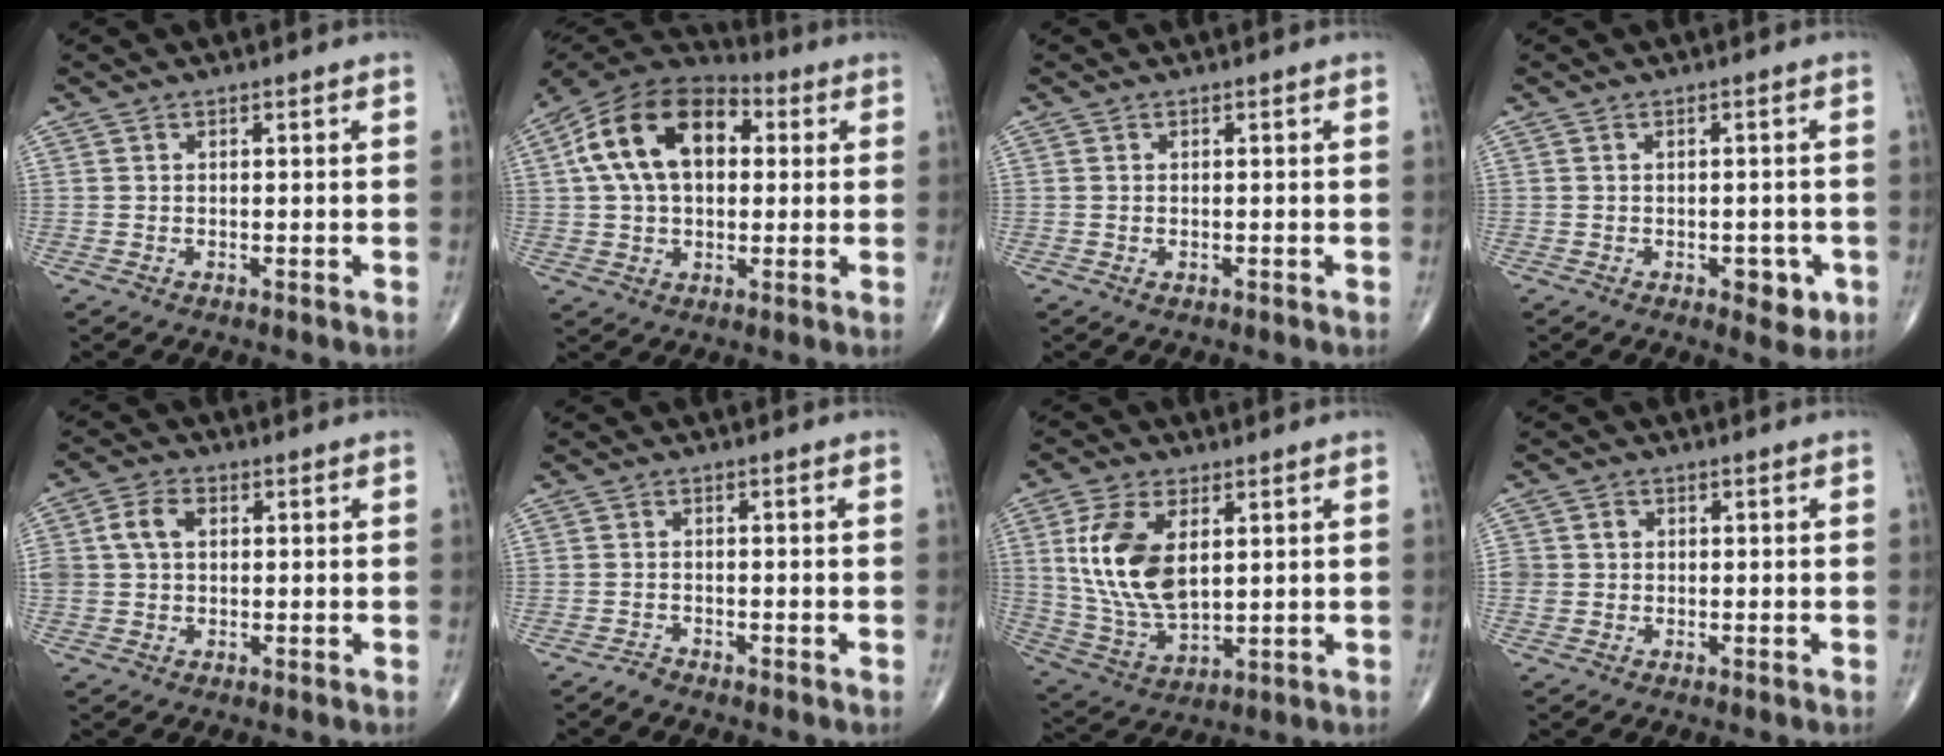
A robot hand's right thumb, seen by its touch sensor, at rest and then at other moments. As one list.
[{"total": 17.8, "force": [3.5, 11.3, 13.3], "torque": [-0.220, 0.024, 0.051]}, {"total": 0.6, "force": [-0.2, 0.3, 0.4], "torque": [-0.010, 0.000, -0.001]}, {"total": 4.4, "force": [-1.7, 2.4, 3.3], "torque": [-0.020, 0.002, -0.018]}, {"total": 6.2, "force": [1.2, 4.5, 4.1], "torque": [-0.084, 0.018, 0.022]}, {"total": 1.2, "force": [-1.2, 0.2, 0.1], "torque": [-0.004, 0.001, -0.023]}, {"total": 14.6, "force": [3.3, 8.0, 11.7], "torque": [-0.230, -0.015, 0.075]}, {"total": 3.0, "force": [0.0, 2.9, 0.8], "torque": [-0.002, 0.009, 0.004]}]